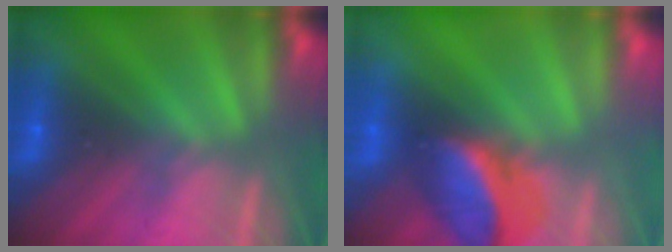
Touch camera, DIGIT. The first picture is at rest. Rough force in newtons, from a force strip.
{"total": 2.6}